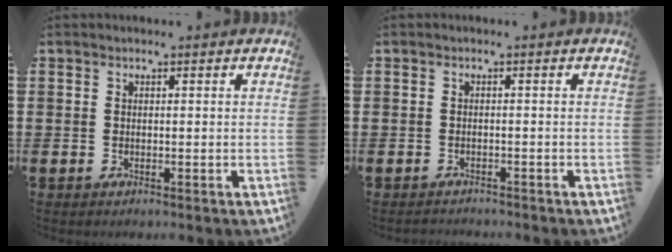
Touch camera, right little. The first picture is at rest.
{"total": 0.7, "force": [-0.7, 0.0, -0.1], "torque": [-0.001, 0.000, -0.016]}